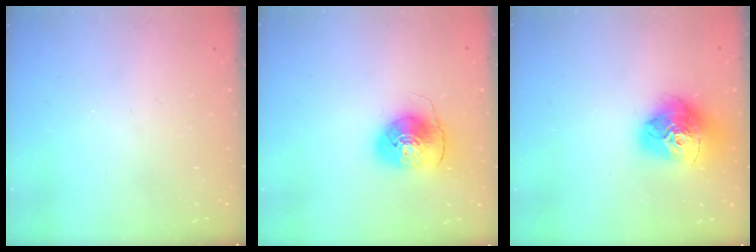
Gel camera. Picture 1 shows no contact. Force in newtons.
{"total": 8.6, "press": 8.5, "slide": 1.1}
{"total": 18.4, "press": 18.3, "slide": 2.0}